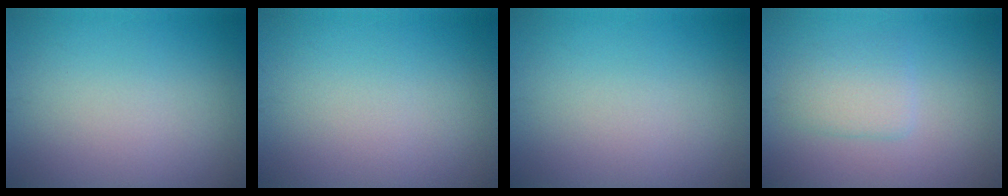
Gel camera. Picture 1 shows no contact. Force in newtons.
{"total": 0.0}
{"total": 0.0}
{"total": 2.4, "press": 2.3, "slide": 0.5}